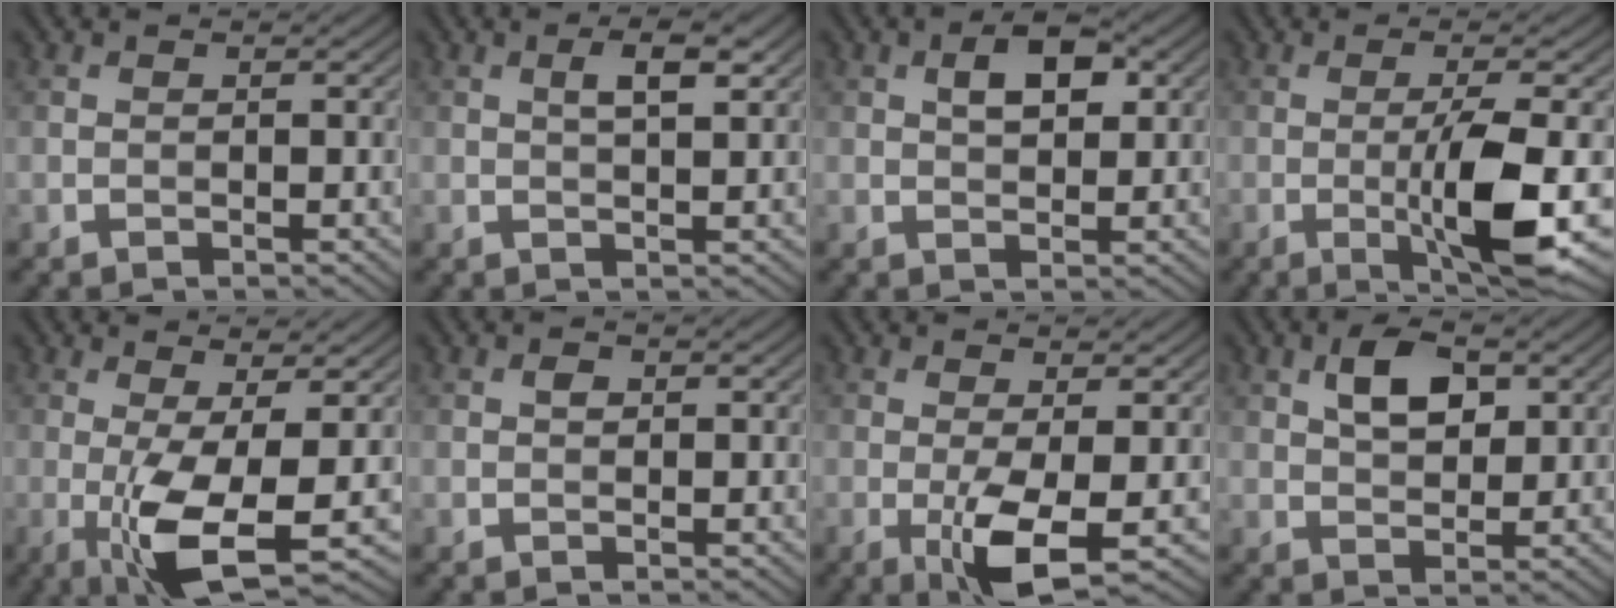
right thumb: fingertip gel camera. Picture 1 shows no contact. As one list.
[{"total": 3.3, "force": [1.1, 0.9, 2.9], "torque": [-0.051, 0.004, 0.020]}, {"total": 4.5, "force": [1.4, 2.3, 3.6], "torque": [-0.062, 0.006, 0.022]}, {"total": 8.3, "force": [-1.6, 1.2, 8.1], "torque": [-0.142, 0.003, -0.028]}, {"total": 8.2, "force": [-2.0, 1.9, 7.7], "torque": [-0.149, -0.005, -0.035]}, {"total": 0.8, "force": [0.1, 0.6, 0.5], "torque": [-0.008, -0.001, 0.000]}, {"total": 5.8, "force": [-1.6, 1.3, 5.5], "torque": [-0.105, -0.001, -0.030]}, {"total": 5.2, "force": [1.9, 2.9, 4.0], "torque": [-0.075, 0.004, 0.031]}]